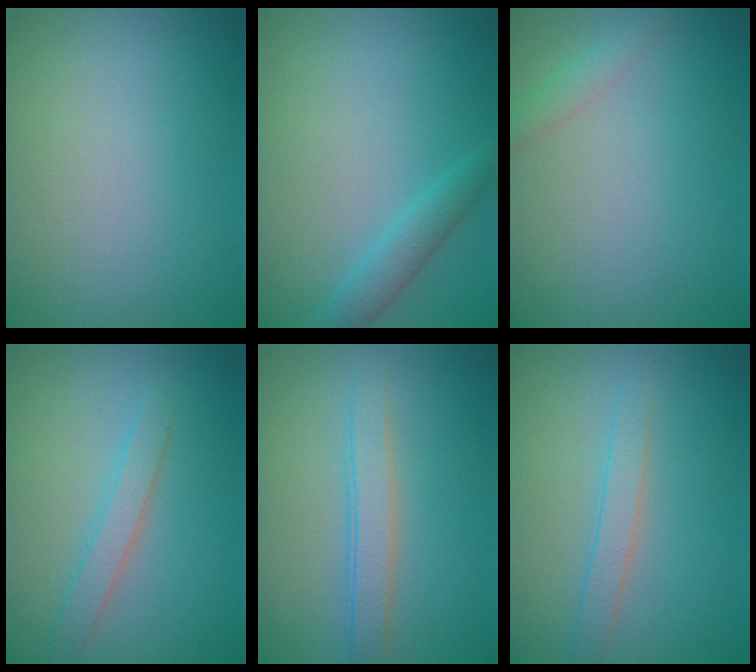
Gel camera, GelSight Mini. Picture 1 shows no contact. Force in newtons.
{"total": 2.2, "press": 2.2, "slide": 0.1}
{"total": 1.4, "press": 1.4, "slide": 0.0}
{"total": 2.0, "press": 2.0, "slide": 0.1}
{"total": 2.5, "press": 2.5, "slide": 0.2}
{"total": 1.9, "press": 1.9, "slide": 0.1}